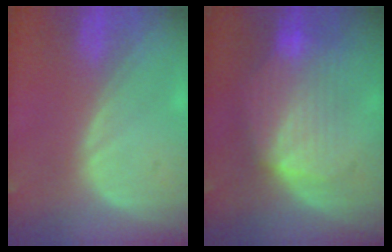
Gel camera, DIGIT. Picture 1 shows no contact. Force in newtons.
{"total": 8.4, "press": 7.9, "slide": 2.8}